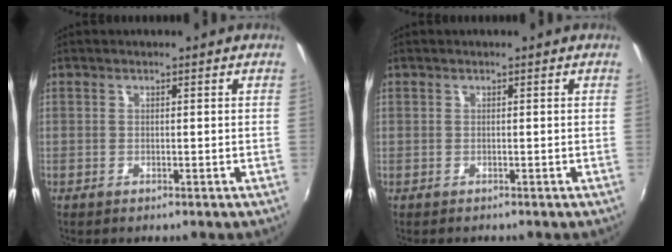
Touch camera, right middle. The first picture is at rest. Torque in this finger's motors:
{"motor_torque": [-1.27, 0.40, -0.47, -0.18]}